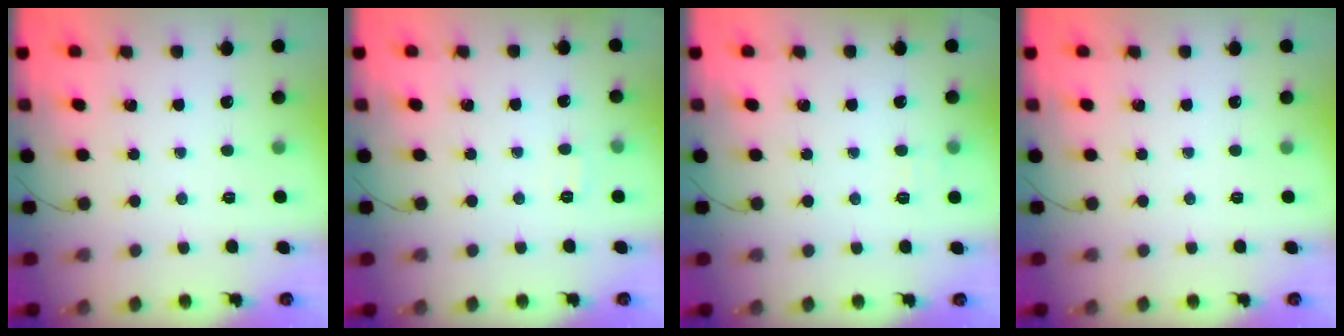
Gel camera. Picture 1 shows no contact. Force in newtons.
{"total": 5.2, "press": 5.0, "slide": 1.3}
{"total": 4.1, "press": 3.9, "slide": 1.2}
{"total": 0.0}